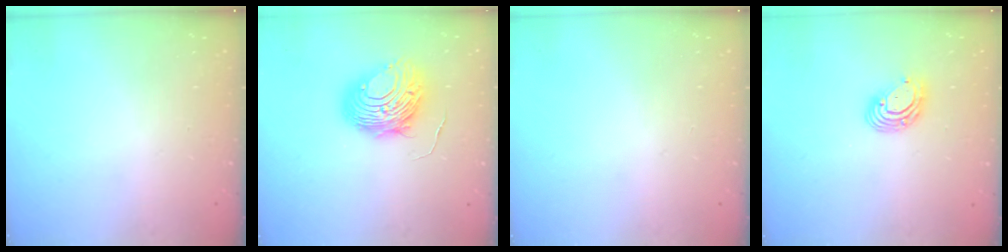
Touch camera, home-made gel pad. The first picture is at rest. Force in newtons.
{"total": 11.4, "press": 11.3, "slide": 0.8}
{"total": 0.0}
{"total": 8.8, "press": 8.6, "slide": 1.7}